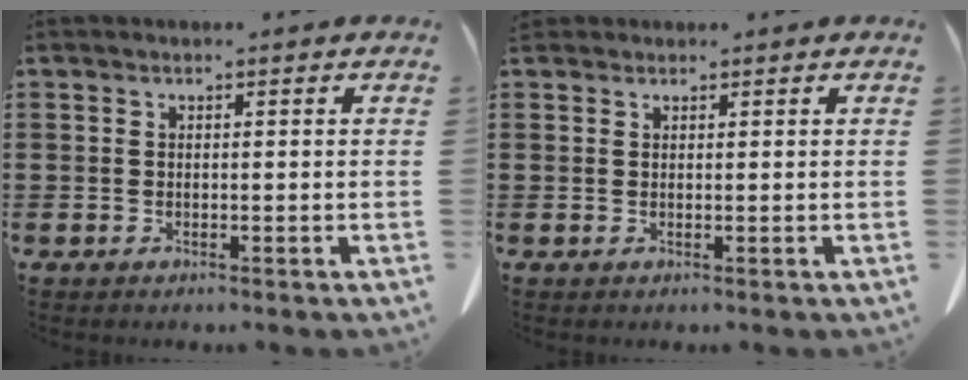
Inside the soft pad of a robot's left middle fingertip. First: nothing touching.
{"total": 0.8, "force": [0.7, 0.4, 0.1], "torque": [-0.004, 0.002, 0.014]}